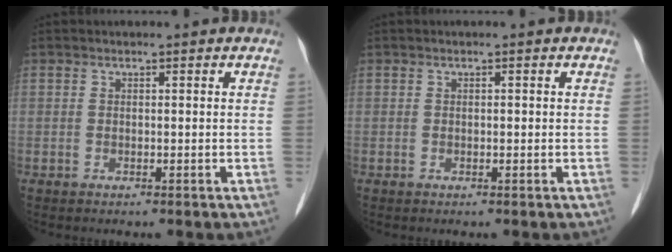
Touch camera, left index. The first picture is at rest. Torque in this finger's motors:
{"motor_torque": [-0.18, -0.09, -0.03, -0.01]}